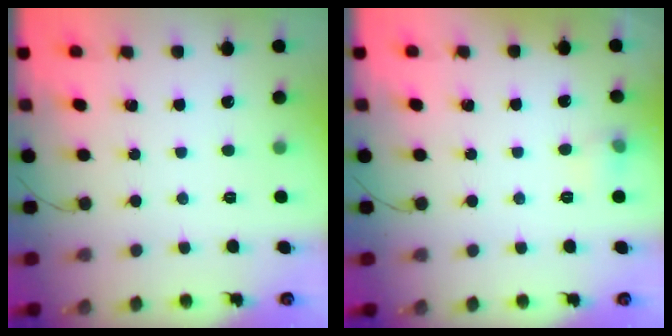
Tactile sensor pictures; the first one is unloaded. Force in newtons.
{"total": 5.1, "press": 4.8, "slide": 1.6}